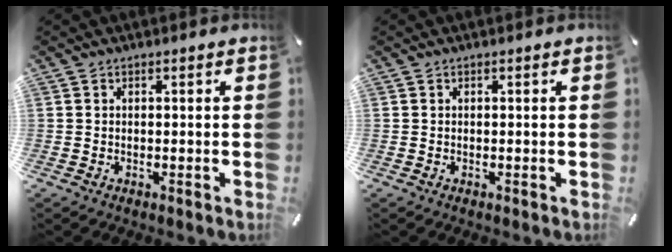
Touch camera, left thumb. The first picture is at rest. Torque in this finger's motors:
{"motor_torque": [0.00, 0.00, 0.00, 0.00, 0.00]}